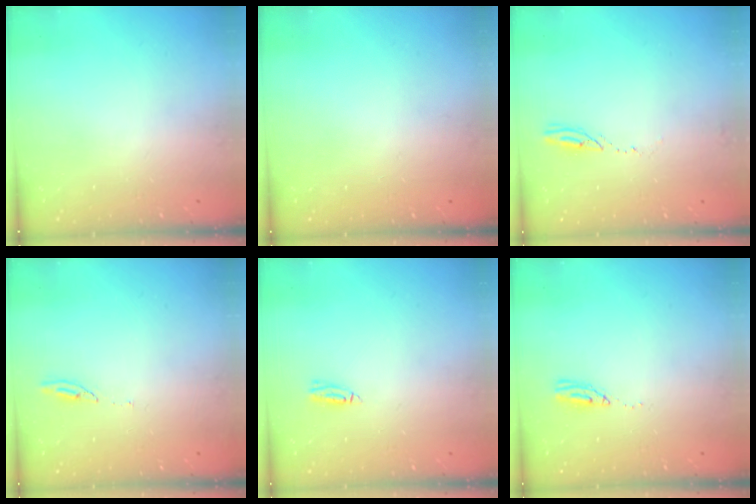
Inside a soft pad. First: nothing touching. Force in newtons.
{"total": 0.0}
{"total": 2.5, "press": 2.5, "slide": 0.2}
{"total": 4.1, "press": 4.0, "slide": 0.5}
{"total": 4.2, "press": 3.9, "slide": 1.6}
{"total": 4.5, "press": 4.5, "slide": 0.6}